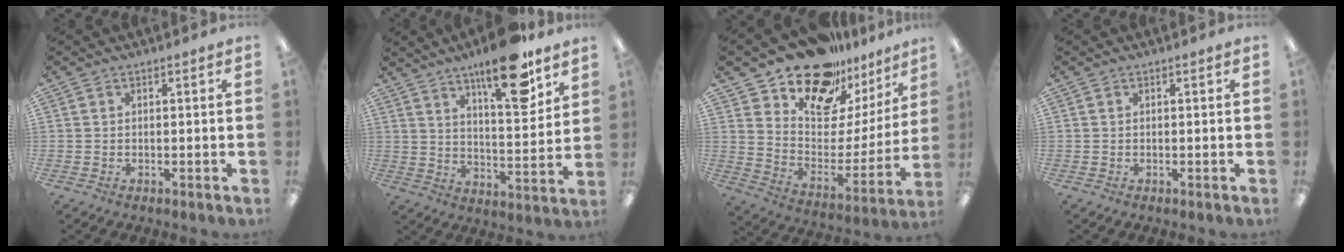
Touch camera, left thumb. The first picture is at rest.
{"total": 16.7, "force": [11.7, 4.9, 11.0], "torque": [-0.160, -0.069, 0.187]}
{"total": 18.8, "force": [15.8, 8.5, 5.7], "torque": [-0.106, -0.121, 0.280]}
{"total": 0.0}